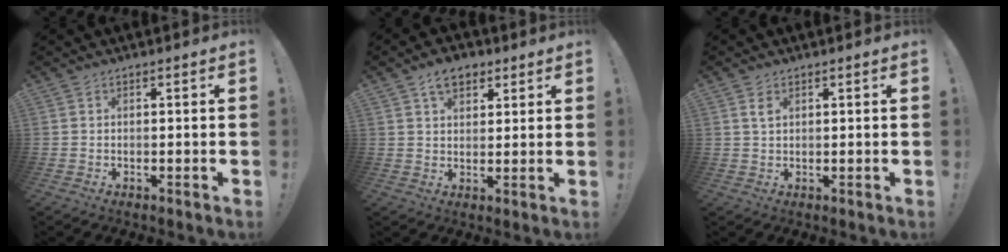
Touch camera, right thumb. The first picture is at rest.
{"total": 7.0, "force": [4.1, 4.4, 3.6], "torque": [-0.046, -0.012, 0.074]}
{"total": 2.0, "force": [1.0, 1.0, 1.4], "torque": [-0.014, -0.006, 0.015]}